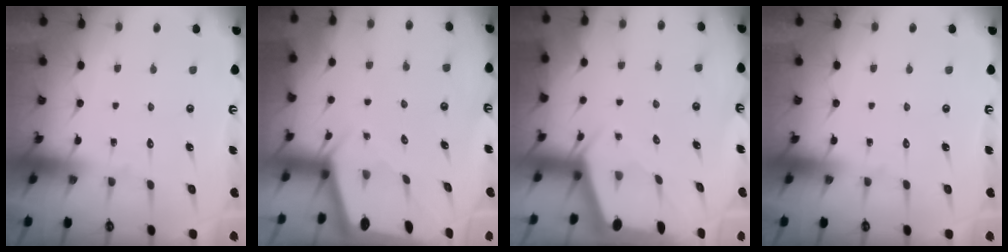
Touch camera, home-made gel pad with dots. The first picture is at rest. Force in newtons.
{"total": 1.9, "press": 1.9, "slide": 0.2}
{"total": 1.9, "press": 1.9, "slide": 0.3}
{"total": 0.0}